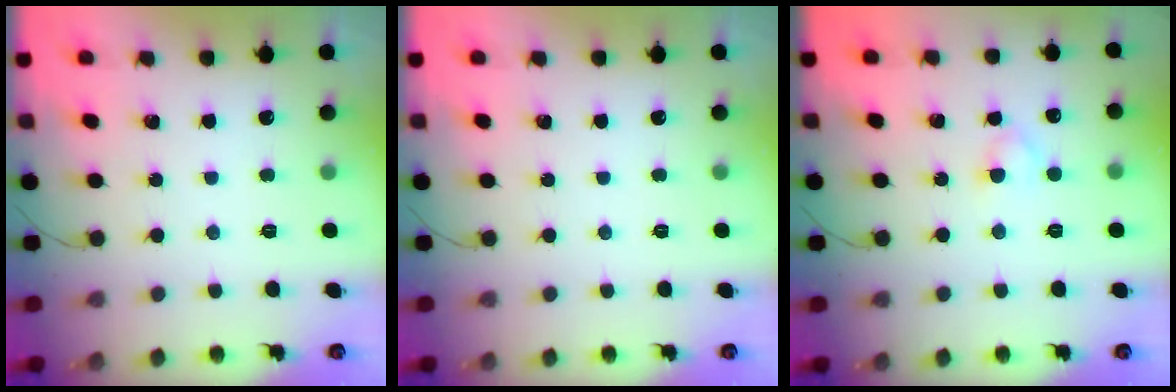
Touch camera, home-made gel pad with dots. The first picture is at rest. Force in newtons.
{"total": 0.0}
{"total": 2.4, "press": 2.1, "slide": 1.1}